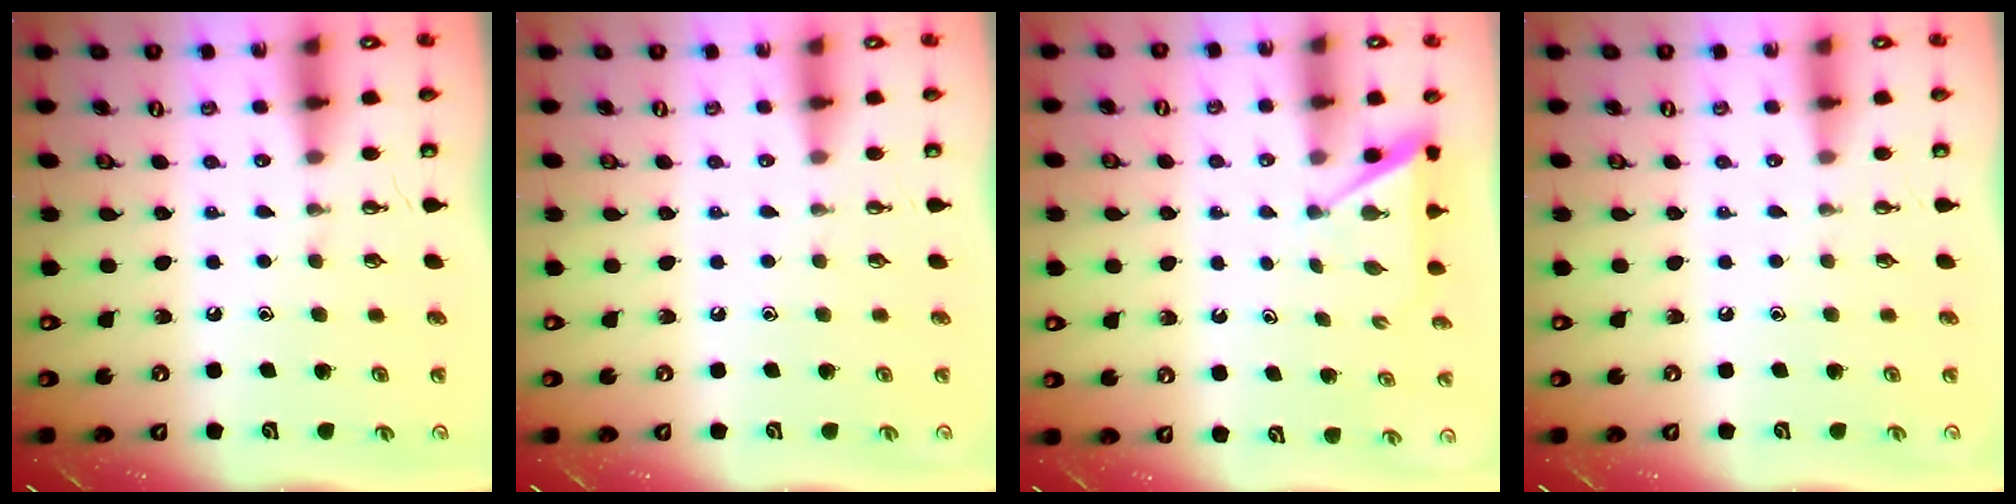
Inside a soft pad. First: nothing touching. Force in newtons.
{"total": 0.0}
{"total": 3.0, "press": 3.0, "slide": 0.3}
{"total": 0.0}